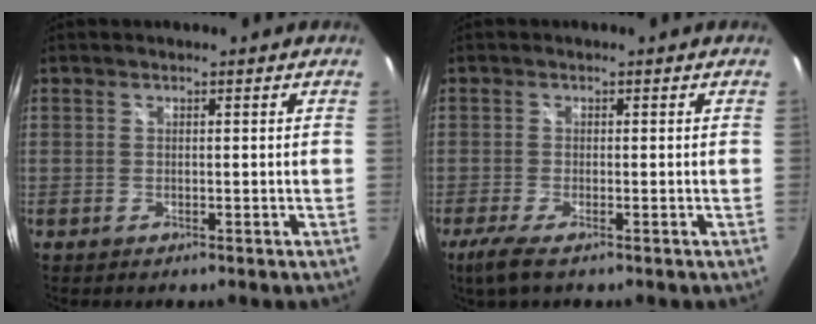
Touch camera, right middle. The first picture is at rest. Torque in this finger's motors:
{"motor_torque": [0.75, -0.59, 0.03, 0.06]}